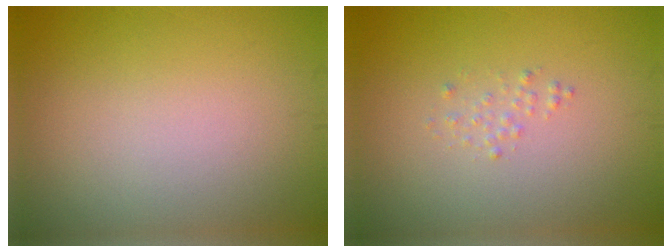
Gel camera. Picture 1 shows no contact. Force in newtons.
{"total": 0.8, "press": 0.8, "slide": 0.0}